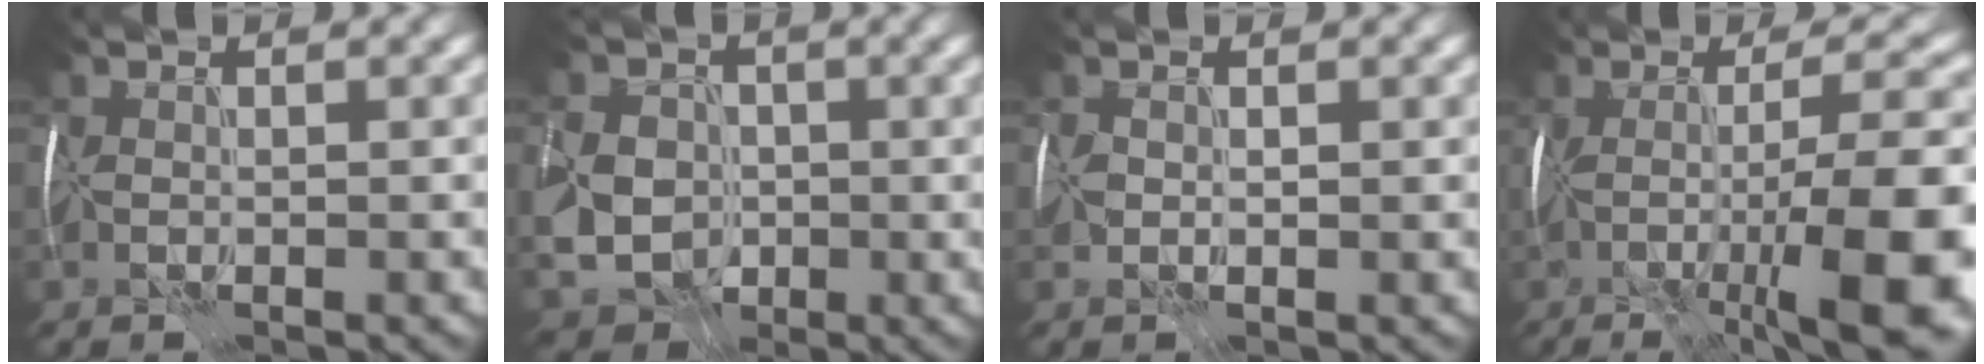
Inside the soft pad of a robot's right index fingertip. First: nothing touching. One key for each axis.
{"total": 6.7, "fx": -1.0, "fy": 5.4, "fz": 3.8, "tx": -0.085, "ty": -0.003, "tz": -0.024}
{"total": 1.2, "fx": -0.1, "fy": 0.8, "fz": 0.8, "tx": -0.026, "ty": -0.002, "tz": -0.002}
{"total": 13.2, "fx": -2.8, "fy": 3.0, "fz": 12.6, "tx": -0.170, "ty": -0.008, "tz": -0.034}